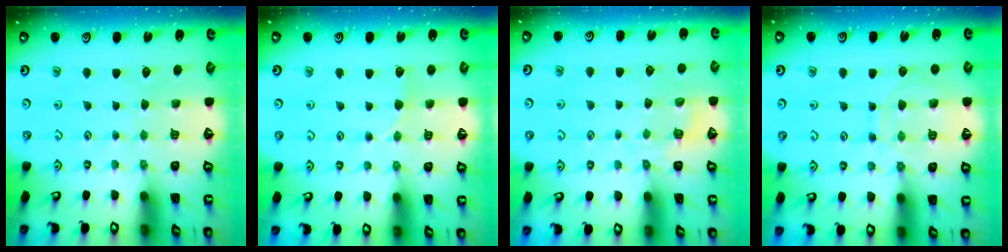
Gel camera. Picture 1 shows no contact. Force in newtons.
{"total": 4.5, "press": 4.4, "slide": 0.5}
{"total": 2.3, "press": 1.7, "slide": 1.6}
{"total": 11.3, "press": 11.3, "slide": 1.0}